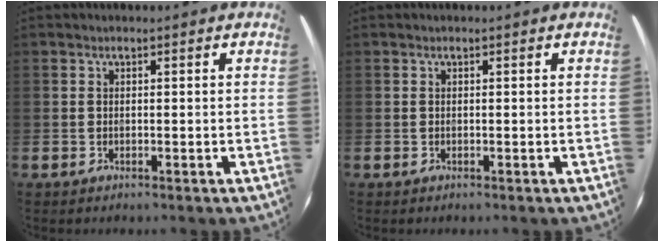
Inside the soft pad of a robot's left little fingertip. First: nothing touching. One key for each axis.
{"total": 0.0}